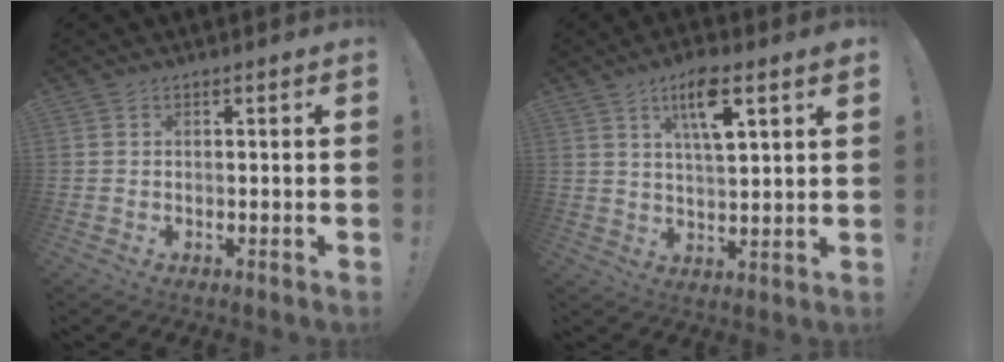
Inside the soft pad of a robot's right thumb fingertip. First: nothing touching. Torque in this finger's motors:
{"motor_torque": [1.51, 1.52, 0.39, 0.50, 0.08]}